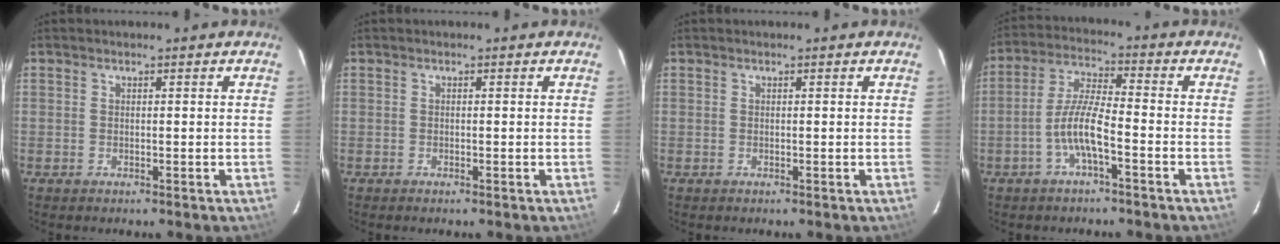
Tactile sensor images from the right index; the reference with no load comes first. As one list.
[{"total": 0.0}, {"total": 0.0}, {"total": 7.1, "force": [-3.2, 1.0, 6.2], "torque": [-0.135, 0.009, -0.061]}]